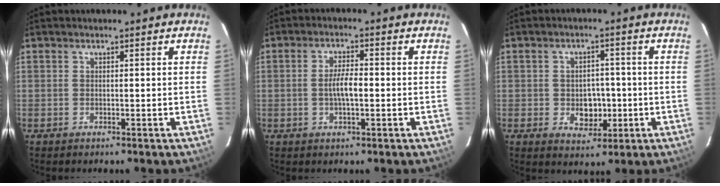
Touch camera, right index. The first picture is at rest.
{"total": 4.3, "force": [-0.6, 1.2, 4.0], "torque": [-0.076, 0.003, -0.009]}
{"total": 5.8, "force": [-1.1, 4.5, 3.4], "torque": [-0.062, 0.004, -0.005]}